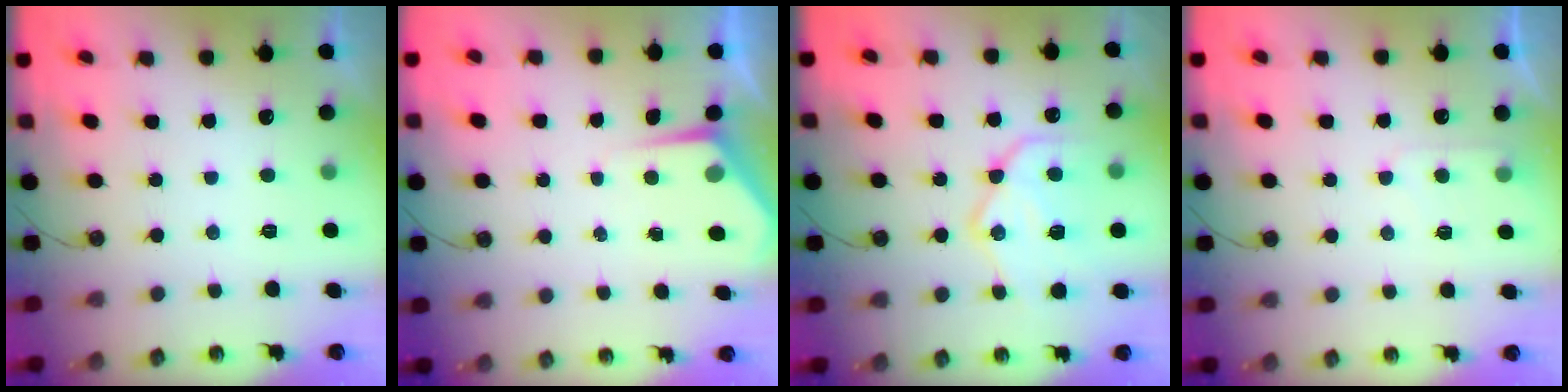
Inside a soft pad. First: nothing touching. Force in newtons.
{"total": 4.2, "press": 4.2, "slide": 0.5}
{"total": 18.6, "press": 18.5, "slide": 1.7}
{"total": 5.2, "press": 5.1, "slide": 0.7}